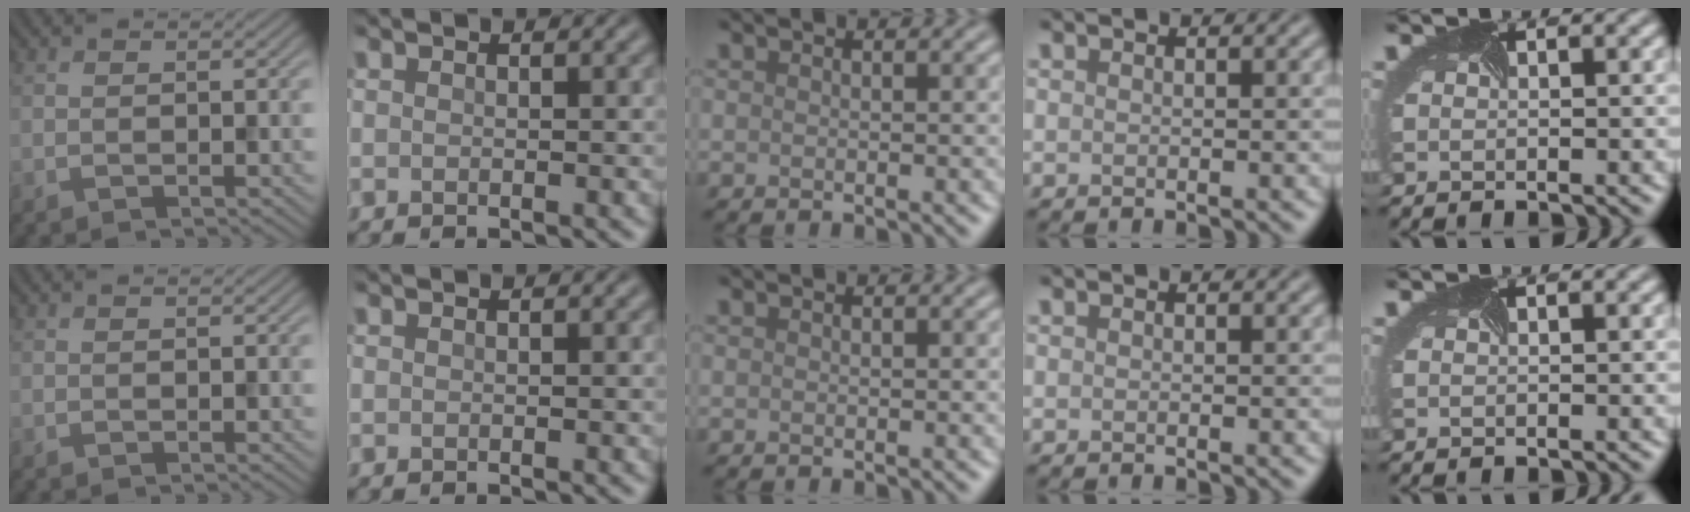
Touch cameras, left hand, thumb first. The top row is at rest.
{}